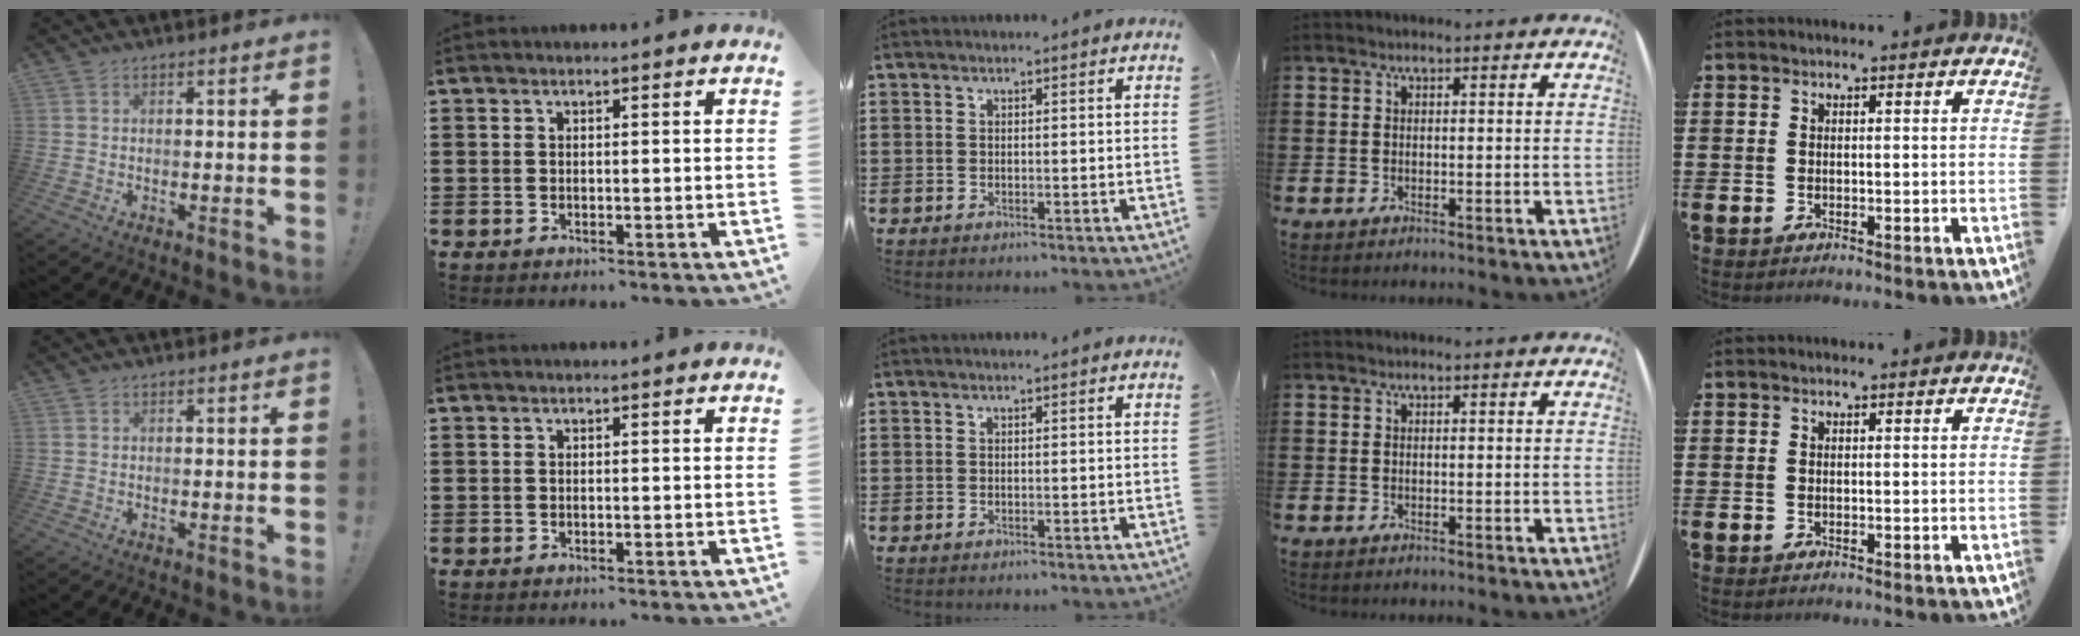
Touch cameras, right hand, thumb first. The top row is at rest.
{}